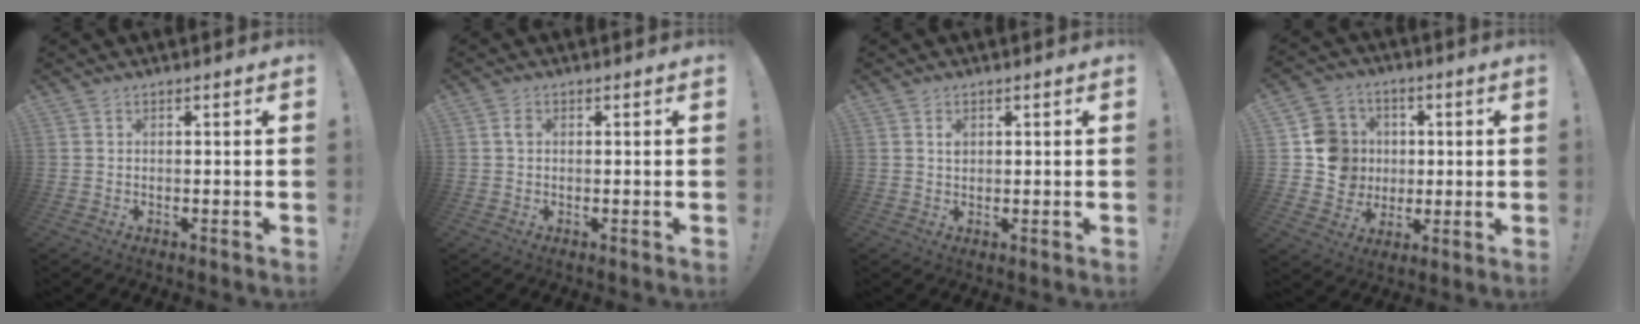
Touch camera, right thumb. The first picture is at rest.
{"total": 1.2, "force": [0.2, 0.8, 0.8], "torque": [-0.016, 0.003, 0.003]}
{"total": 1.4, "force": [0.5, 1.2, 0.6], "torque": [-0.013, 0.003, 0.010]}
{"total": 13.1, "force": [0.6, 12.4, 4.1], "torque": [-0.045, 0.011, 0.024]}